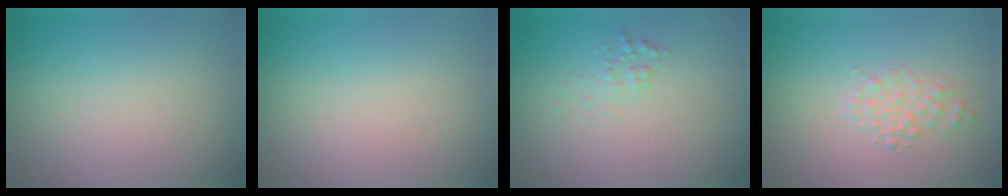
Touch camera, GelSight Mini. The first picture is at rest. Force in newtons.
{"total": 0.0}
{"total": 1.0, "press": 1.0, "slide": 0.0}
{"total": 1.6, "press": 1.6, "slide": 0.1}